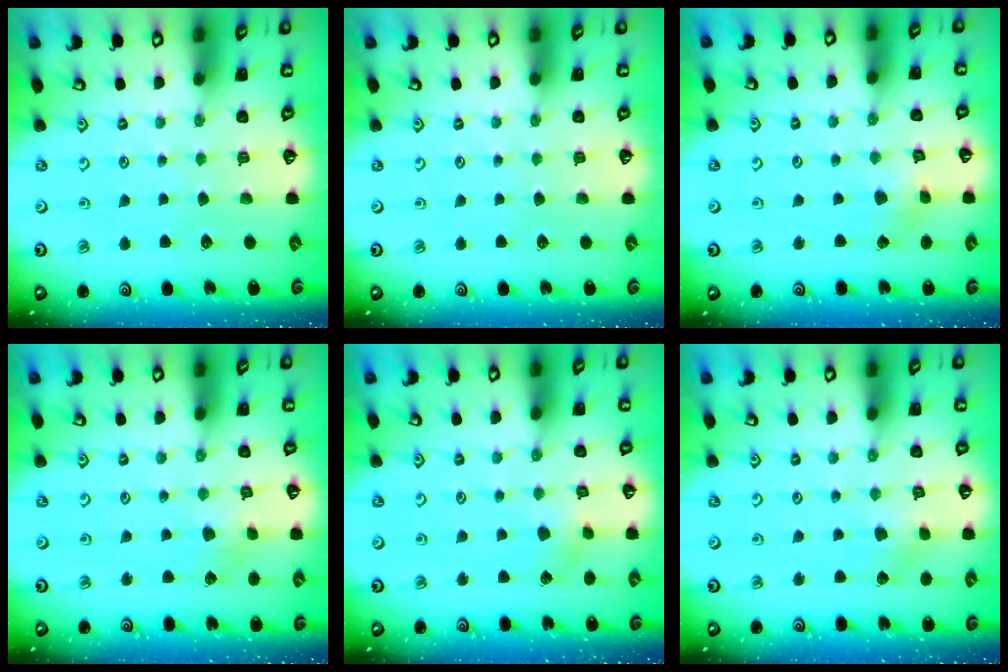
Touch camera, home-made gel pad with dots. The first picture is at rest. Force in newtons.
{"total": 0.0}
{"total": 2.6, "press": 2.6, "slide": 0.2}
{"total": 2.5, "press": 2.5, "slide": 0.5}
{"total": 3.2, "press": 3.2, "slide": 0.4}
{"total": 2.7, "press": 2.7, "slide": 0.3}